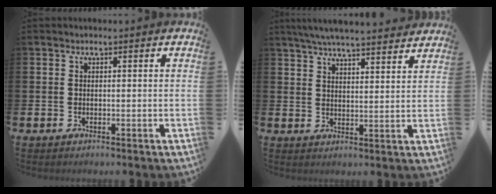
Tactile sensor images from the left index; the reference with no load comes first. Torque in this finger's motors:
{"motor_torque": [1.06, -1.07, 0.66, 0.21]}